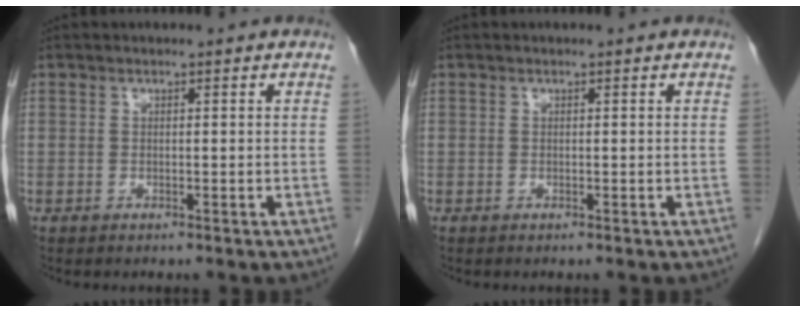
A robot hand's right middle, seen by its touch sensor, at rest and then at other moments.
{"total": 0.0}